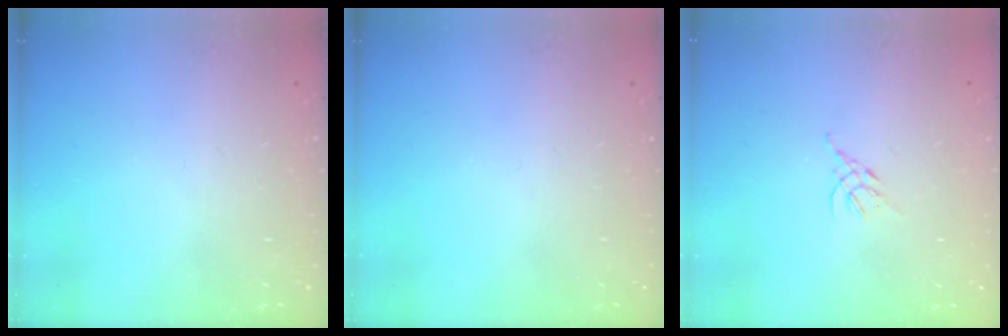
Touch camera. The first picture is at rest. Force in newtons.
{"total": 0.0}
{"total": 2.7, "press": 2.6, "slide": 0.7}